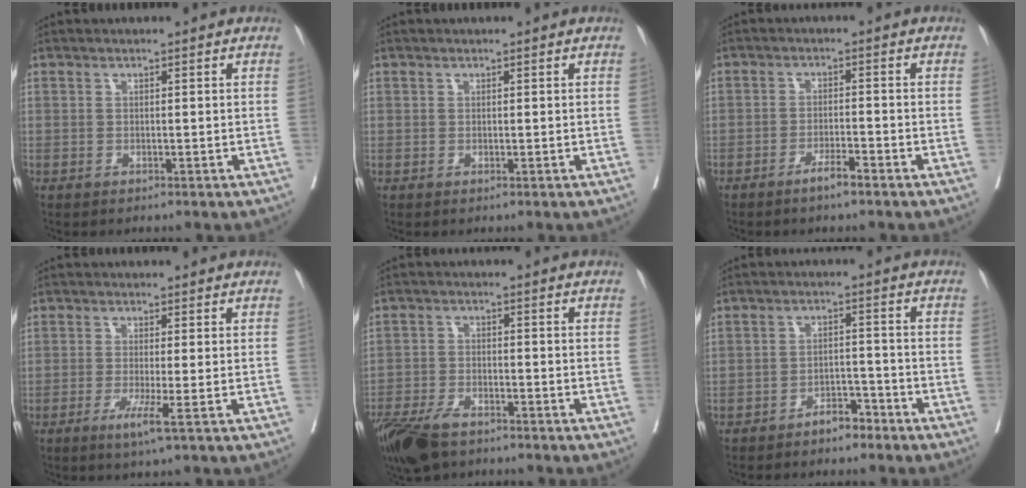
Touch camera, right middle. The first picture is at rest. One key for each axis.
{"total": 0.0}
{"total": 3.1, "fx": -2.3, "fy": 0.0, "fz": 2.1, "tx": -0.041, "ty": -0.003, "tz": -0.041}
{"total": 3.4, "fx": -1.4, "fy": -0.6, "fz": 3.1, "tx": -0.059, "ty": -0.012, "tz": -0.027}
{"total": 9.1, "fx": -6.7, "fy": 3.4, "fz": 5.0, "tx": -0.098, "ty": -0.016, "tz": -0.123}
{"total": 3.7, "fx": -3.0, "fy": 1.3, "fz": 1.7, "tx": -0.025, "ty": 0.006, "tz": -0.050}